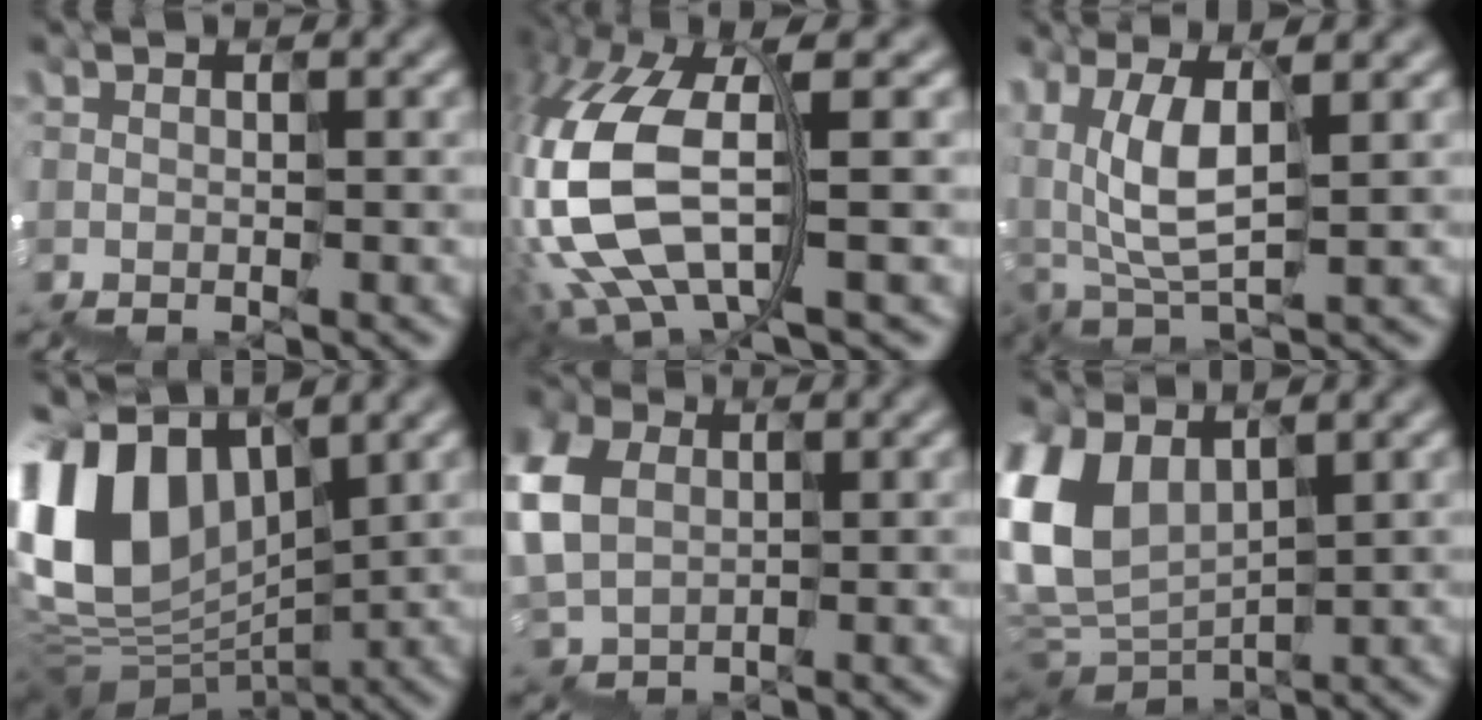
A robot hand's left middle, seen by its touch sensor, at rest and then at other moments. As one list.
[{"total": 9.9, "force": [-1.1, 4.8, 8.6], "torque": [-0.221, 0.009, -0.023]}, {"total": 3.6, "force": [2.1, 1.7, 2.3], "torque": [-0.066, 0.019, 0.038]}, {"total": 8.9, "force": [3.6, 6.7, 4.7], "torque": [-0.126, 0.023, 0.061]}, {"total": 4.8, "force": [1.2, 4.4, 1.4], "torque": [-0.062, 0.024, 0.023]}, {"total": 5.1, "force": [2.8, 3.7, 2.2], "torque": [-0.078, 0.015, 0.053]}]